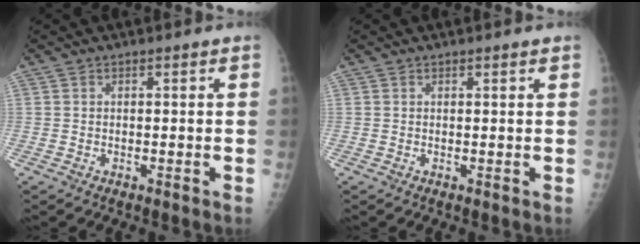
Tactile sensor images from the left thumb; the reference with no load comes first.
{"total": 0.8, "force": [0.6, 0.0, 0.5], "torque": [-0.007, -0.001, 0.009]}